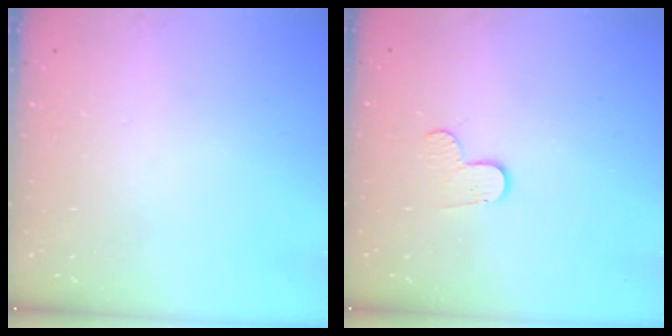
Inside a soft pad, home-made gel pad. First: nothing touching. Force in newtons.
{"total": 3.3, "press": 3.3, "slide": 0.3}